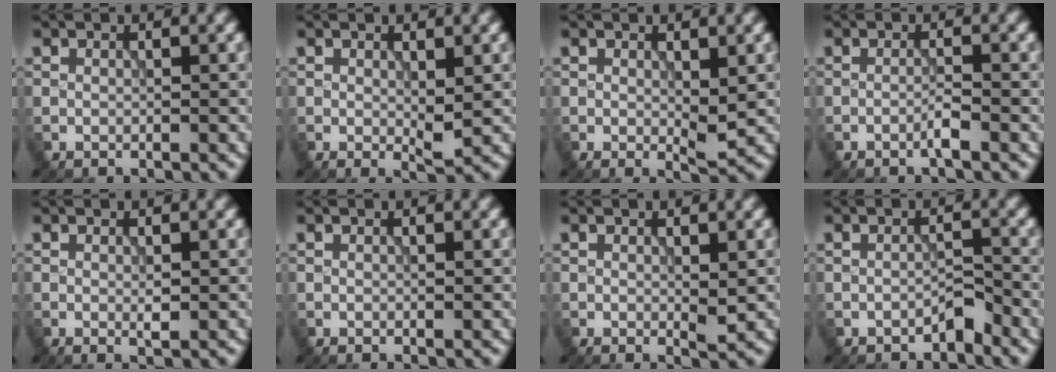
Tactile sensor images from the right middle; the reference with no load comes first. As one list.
[{"total": 1.6, "force": [0.3, 0.5, 1.4], "torque": [-0.022, -0.006, 0.006]}, {"total": 1.8, "force": [0.3, 0.6, 1.7], "torque": [-0.025, -0.007, 0.005]}, {"total": 1.2, "force": [-0.7, -0.1, 1.0], "torque": [-0.016, 0.006, -0.018]}, {"total": 0.9, "force": [0.0, 0.2, 0.8], "torque": [-0.015, -0.004, -0.001]}, {"total": 0.0}, {"total": 1.1, "force": [0.2, 0.3, 1.1], "torque": [-0.013, -0.004, 0.002]}, {"total": 1.4, "force": [-1.3, 0.3, 0.6], "torque": [-0.008, 0.006, -0.022]}]